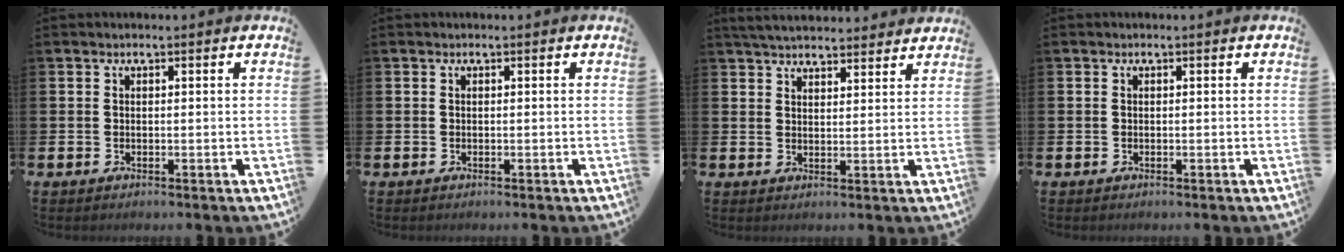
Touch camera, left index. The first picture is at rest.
{"total": 0.0}
{"total": 4.5, "force": [4.4, 0.7, 0.6], "torque": [-0.019, -0.021, 0.081]}
{"total": 0.0}